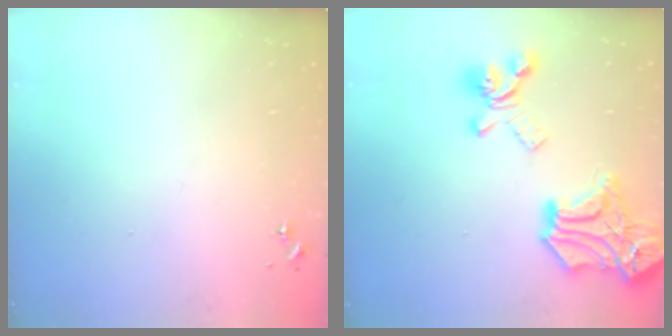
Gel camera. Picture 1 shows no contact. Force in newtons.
{"total": 24.6, "press": 24.6, "slide": 0.7}